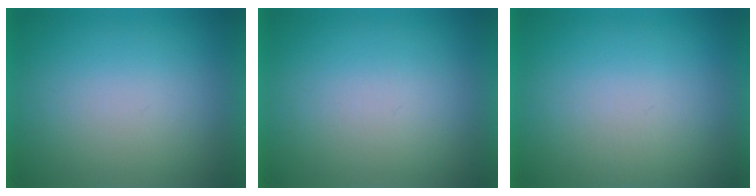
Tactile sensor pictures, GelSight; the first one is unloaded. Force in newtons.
{"total": 1.2}
{"total": 1.0}